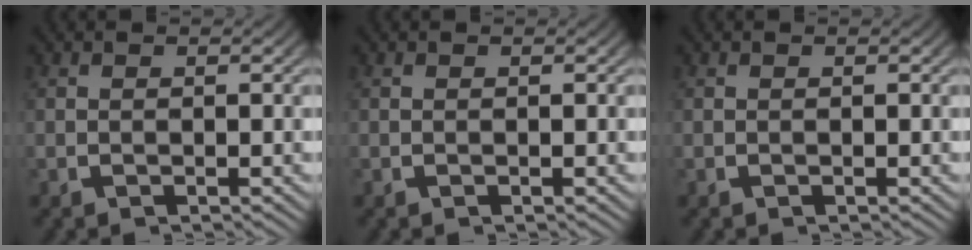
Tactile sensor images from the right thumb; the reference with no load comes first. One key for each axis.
{"total": 0.0}
{"total": 0.0}